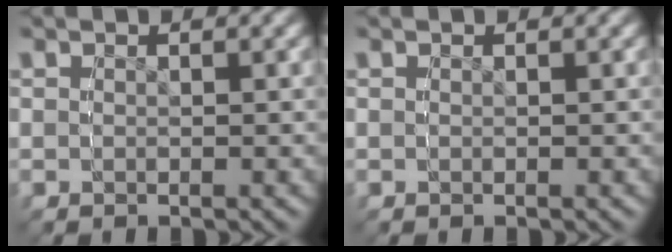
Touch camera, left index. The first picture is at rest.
{"total": 0.0}